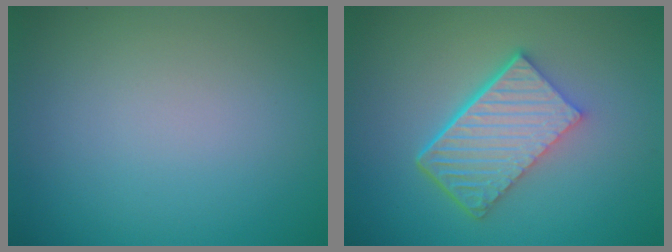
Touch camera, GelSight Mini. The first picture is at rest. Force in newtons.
{"total": 6.7, "press": 4.5, "slide": 5.0}